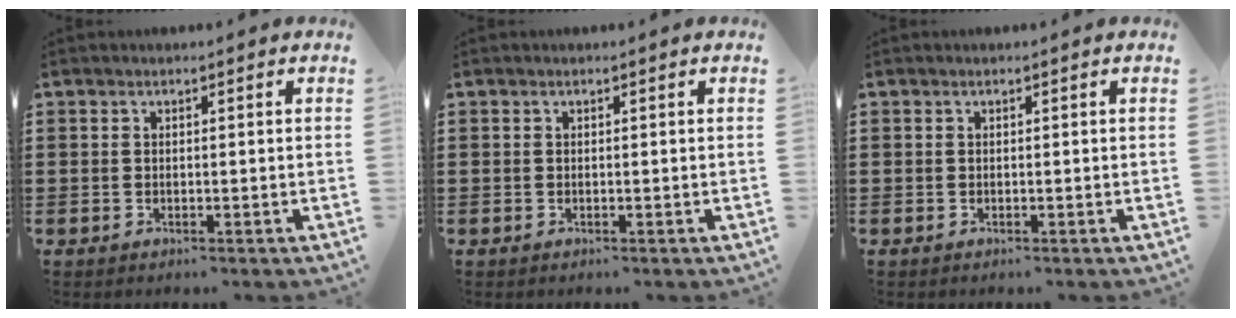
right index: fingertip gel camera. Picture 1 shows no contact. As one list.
[{"total": 0.0}, {"total": 0.0}]